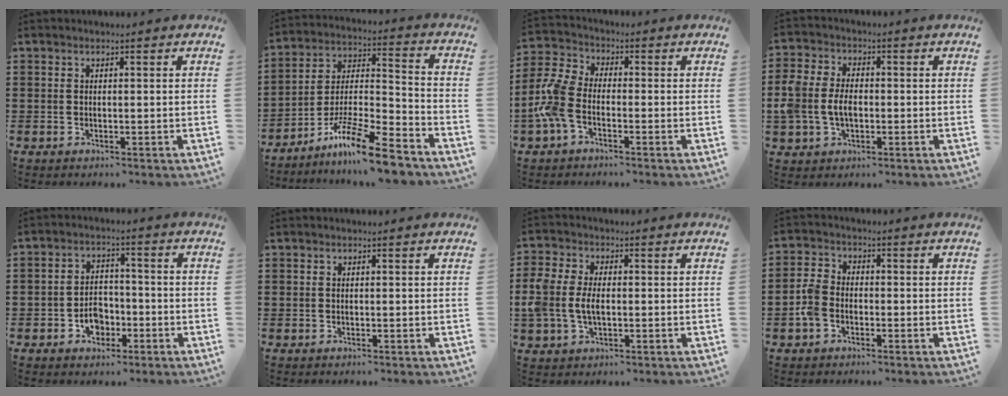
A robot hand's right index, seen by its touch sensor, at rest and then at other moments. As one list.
[{"total": 12.5, "force": [-10.0, 1.2, 7.4], "torque": [-0.128, 0.027, -0.189]}, {"total": 6.6, "force": [-2.9, 3.4, 4.9], "torque": [-0.142, -0.008, -0.068]}, {"total": 5.7, "force": [-1.0, 4.0, 4.0], "torque": [-0.112, -0.002, -0.029]}, {"total": 4.3, "force": [-2.0, 3.2, 2.0], "torque": [-0.032, 0.003, -0.040]}, {"total": 0.0}, {"total": 5.3, "force": [-0.6, 3.4, 4.0], "torque": [-0.113, -0.003, -0.021]}, {"total": 4.1, "force": [-1.7, 2.7, 2.6], "torque": [-0.076, 0.000, -0.040]}]